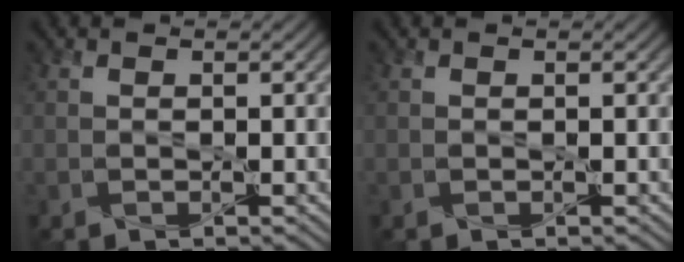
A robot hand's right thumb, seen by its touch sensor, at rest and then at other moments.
{"total": 0.0}